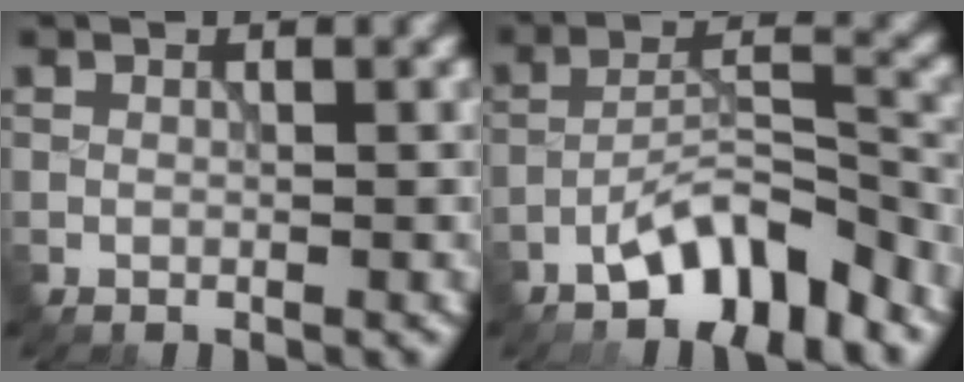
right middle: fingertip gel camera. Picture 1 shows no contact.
{"total": 6.1, "force": [-4.3, 1.6, 4.1], "torque": [-0.068, 0.008, -0.080]}